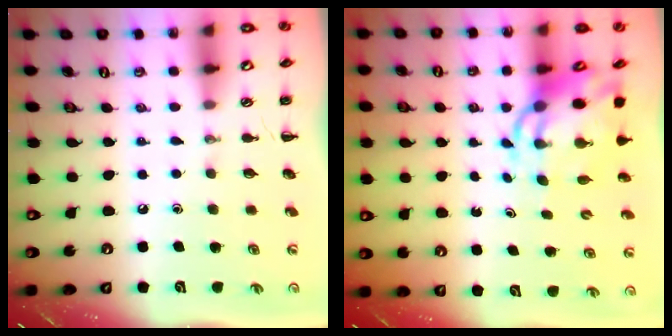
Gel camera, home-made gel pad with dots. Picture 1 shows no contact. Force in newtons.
{"total": 8.1, "press": 7.7, "slide": 2.3}